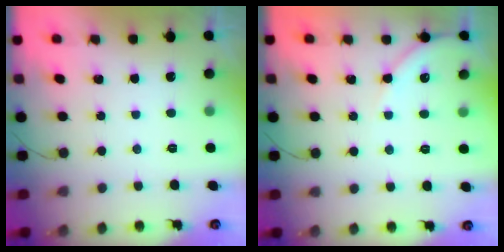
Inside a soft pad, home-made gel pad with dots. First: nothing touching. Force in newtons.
{"total": 6.7, "press": 6.7, "slide": 0.8}